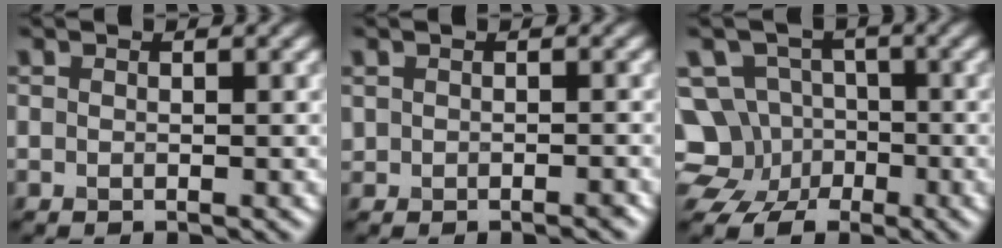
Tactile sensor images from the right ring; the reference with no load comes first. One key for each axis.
{"total": 0.7, "fx": -0.3, "fy": 0.5, "fz": 0.4, "tx": -0.007, "ty": -0.003, "tz": -0.004}
{"total": 8.6, "fx": -2.5, "fy": 7.7, "fz": 3.0, "tx": -0.044, "ty": 0.002, "tz": -0.079}